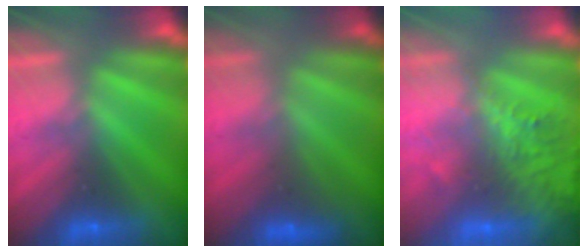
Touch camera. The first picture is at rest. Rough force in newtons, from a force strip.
{"total": 2.8}
{"total": 8.1}